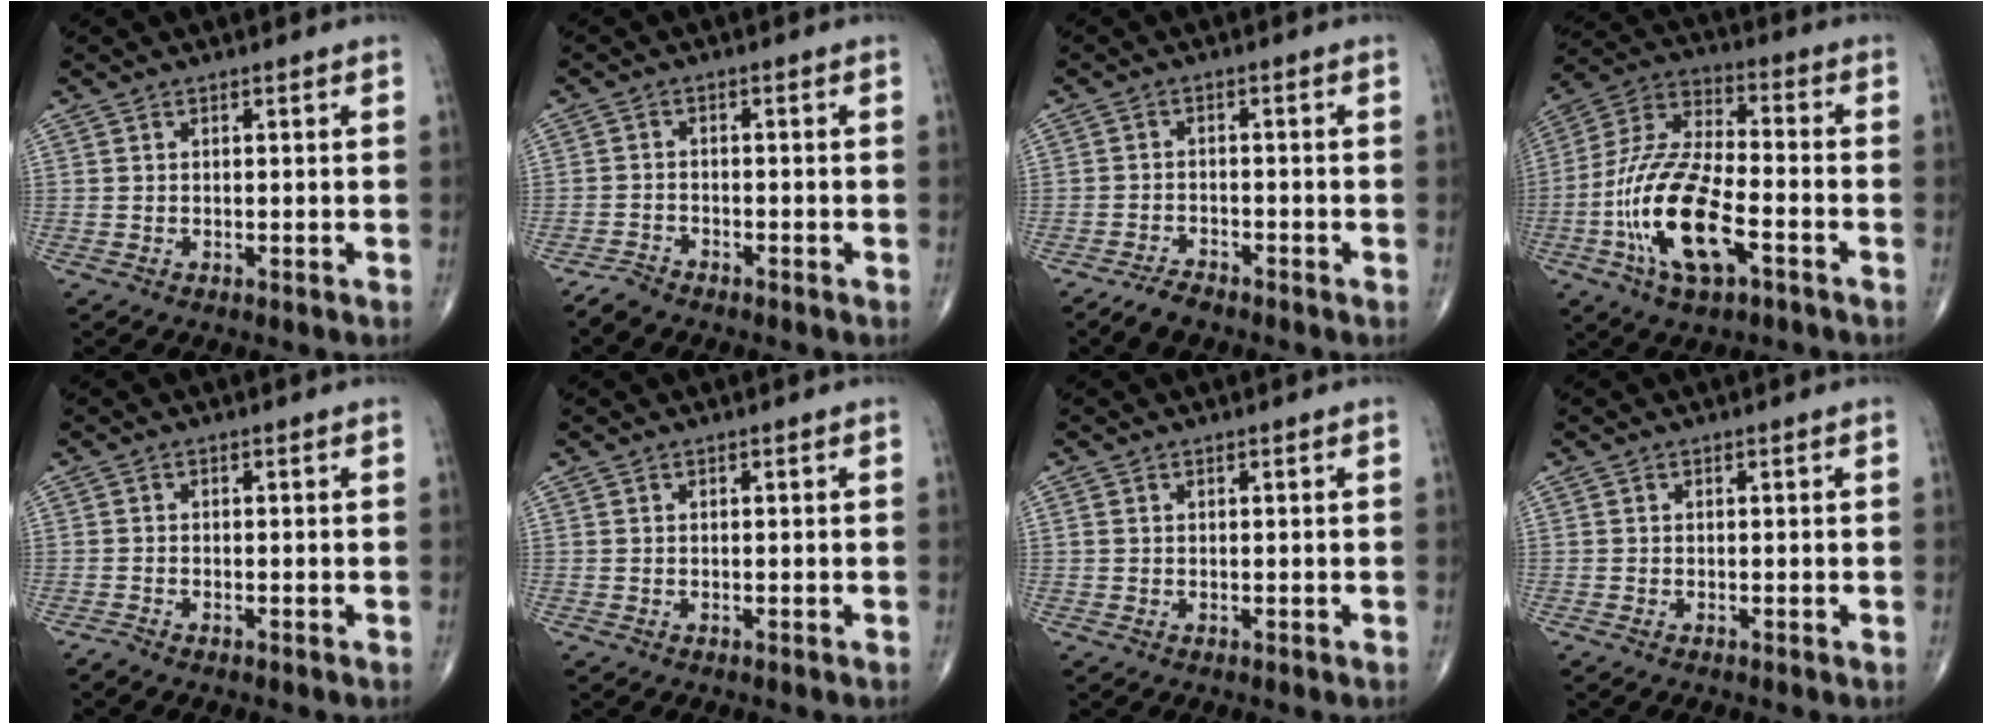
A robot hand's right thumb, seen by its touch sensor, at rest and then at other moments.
{"total": 2.7, "force": [-2.5, 0.8, 0.5], "torque": [-0.018, 0.003, -0.052]}
{"total": 3.5, "force": [-3.1, 1.2, 1.3], "torque": [-0.031, 0.007, -0.058]}
{"total": 18.5, "force": [-6.5, 7.6, 15.6], "torque": [-0.319, 0.032, -0.118]}
{"total": 0.9, "force": [-0.8, 0.0, 0.3], "torque": [-0.014, -0.001, -0.020]}
{"total": 0.0}
{"total": 0.7, "force": [0.2, 0.6, 0.4], "torque": [-0.008, 0.004, 0.006]}
{"total": 0.0}